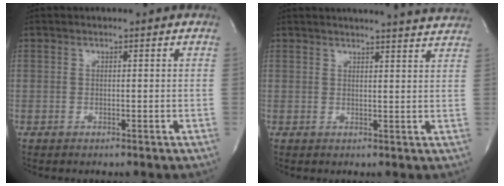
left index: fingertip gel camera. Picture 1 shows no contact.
{"total": 12.3, "force": [11.8, -0.4, 3.5], "torque": [-0.048, -0.026, 0.127]}